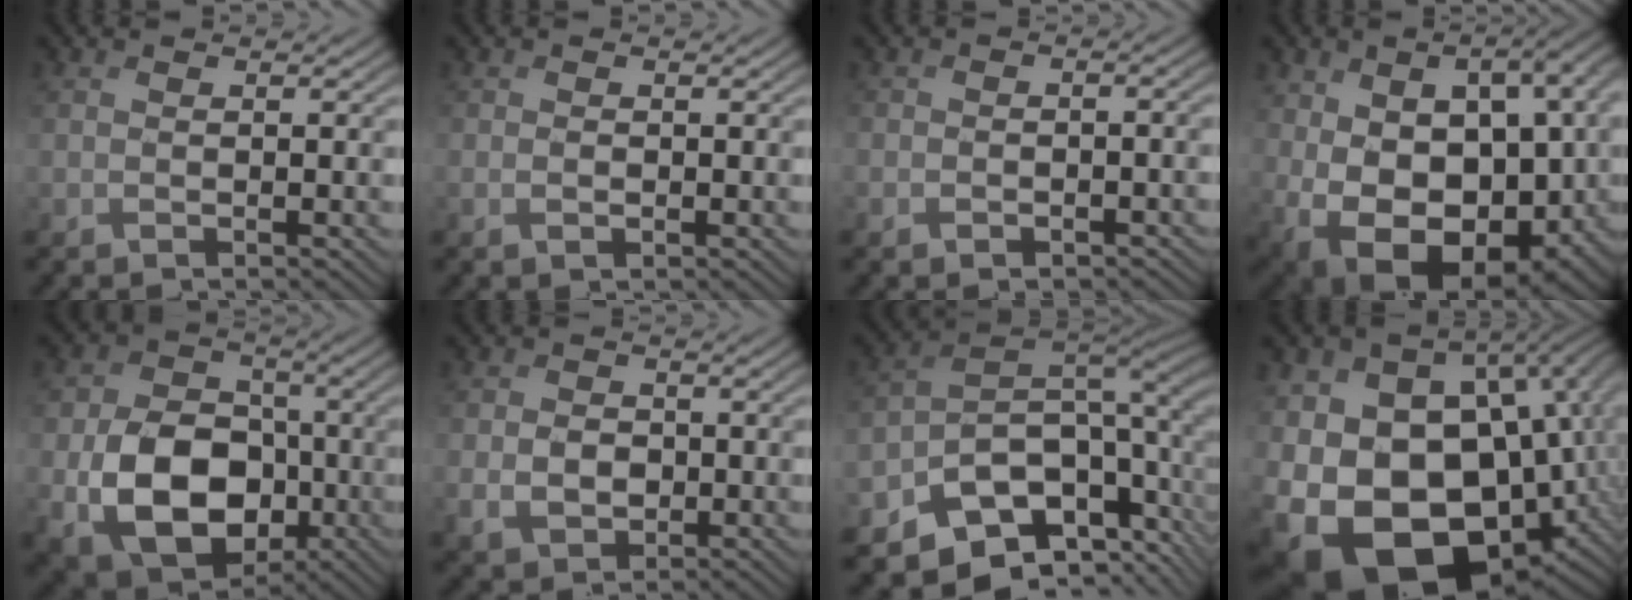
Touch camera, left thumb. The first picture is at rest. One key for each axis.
{"total": 0.6, "fx": -0.3, "fy": 0.4, "fz": 0.3, "tx": -0.005, "ty": -0.003, "tz": -0.005}
{"total": 2.1, "fx": -1.3, "fy": 1.3, "fz": 0.9, "tx": -0.014, "ty": -0.006, "tz": -0.021}
{"total": 20.1, "fx": -1.2, "fy": 13.2, "fz": 15.1, "tx": -0.237, "ty": -0.058, "tz": 0.039}
{"total": 12.5, "fx": -3.2, "fy": 9.3, "fz": 7.7, "tx": -0.158, "ty": -0.023, "tz": -0.061}
{"total": 3.9, "fx": -0.7, "fy": 3.2, "fz": 2.2, "tx": -0.050, "ty": -0.011, "tz": -0.008}
{"total": 13.1, "fx": -6.1, "fy": 8.9, "fz": 7.5, "tx": -0.151, "ty": -0.034, "tz": -0.098}
{"total": 22.4, "fx": -5.5, "fy": 15.3, "fz": 15.4, "tx": -0.293, "ty": -0.029, "tz": -0.069}